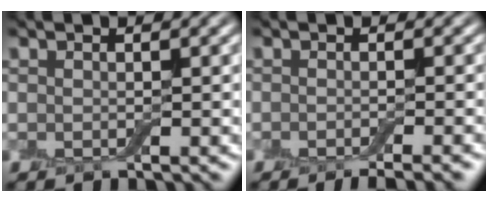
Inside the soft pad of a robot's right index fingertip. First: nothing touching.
{"total": 3.5, "force": [-2.4, 0.8, 2.4], "torque": [-0.023, 0.002, -0.032]}